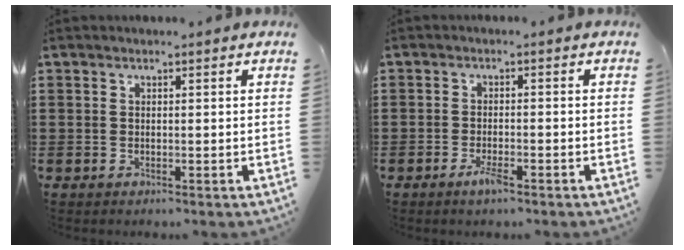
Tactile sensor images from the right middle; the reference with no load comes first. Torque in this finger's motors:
{"motor_torque": [2.14, 0.00, 0.20, 0.06]}